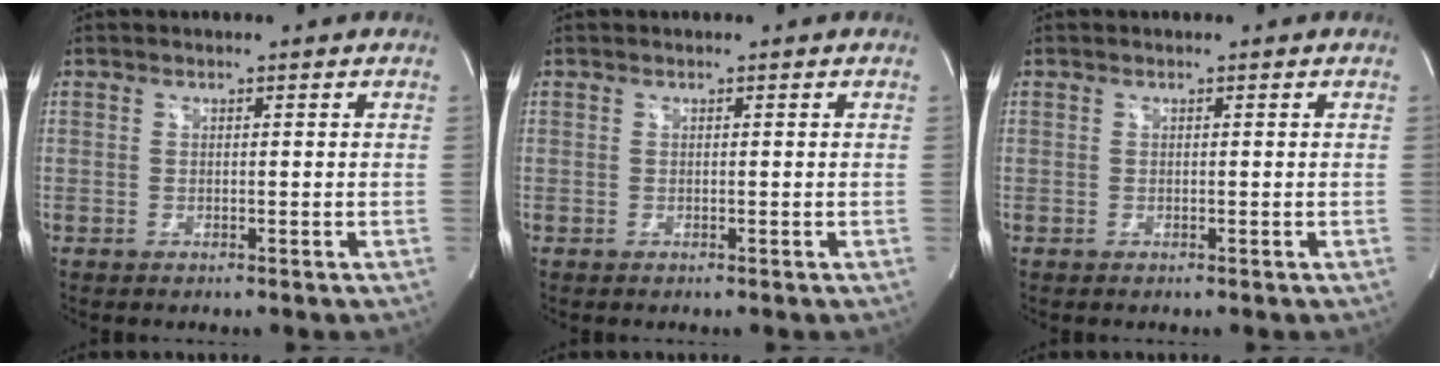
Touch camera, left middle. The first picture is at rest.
{"total": 0.0}
{"total": 0.0}